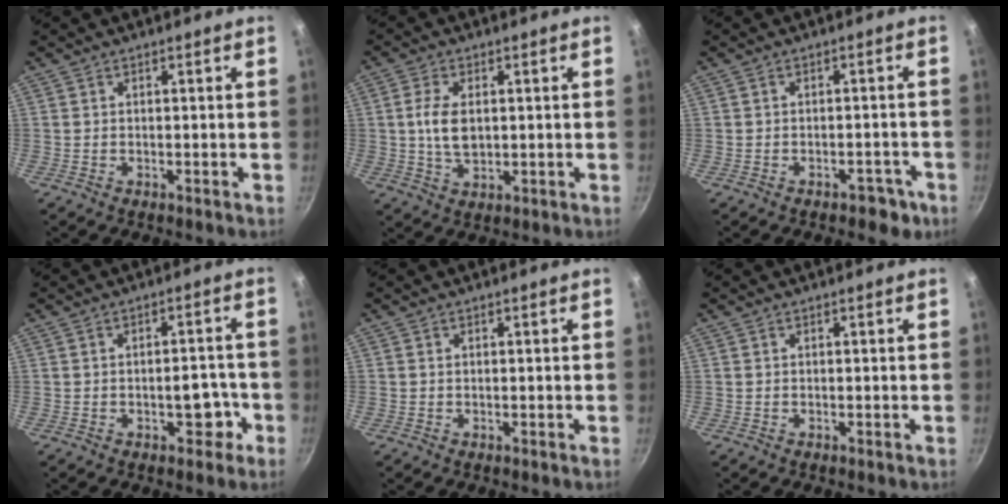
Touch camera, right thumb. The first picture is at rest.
{"total": 6.7, "force": [0.8, 3.9, 5.4], "torque": [-0.102, -0.004, 0.017]}
{"total": 4.0, "force": [-2.2, 2.4, 2.3], "torque": [-0.008, 0.027, -0.011]}
{"total": 5.2, "force": [-2.0, 3.0, 3.7], "torque": [-0.018, 0.024, -0.024]}
{"total": 0.0}
{"total": 0.0}